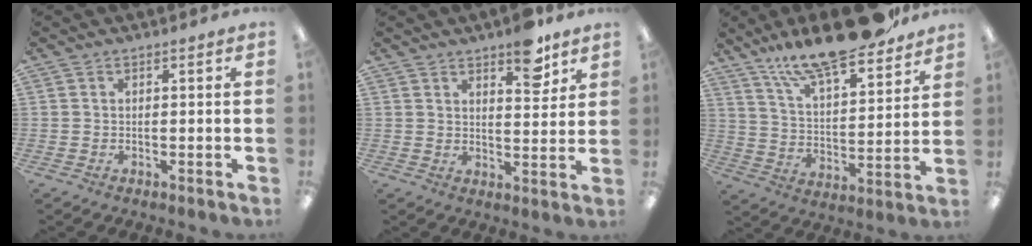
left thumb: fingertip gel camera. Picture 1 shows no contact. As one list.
[{"total": 7.6, "force": [5.6, 3.0, 4.1], "torque": [-0.031, -0.039, 0.090]}, {"total": 18.2, "force": [15.4, 4.4, 8.6], "torque": [-0.153, -0.098, 0.267]}]